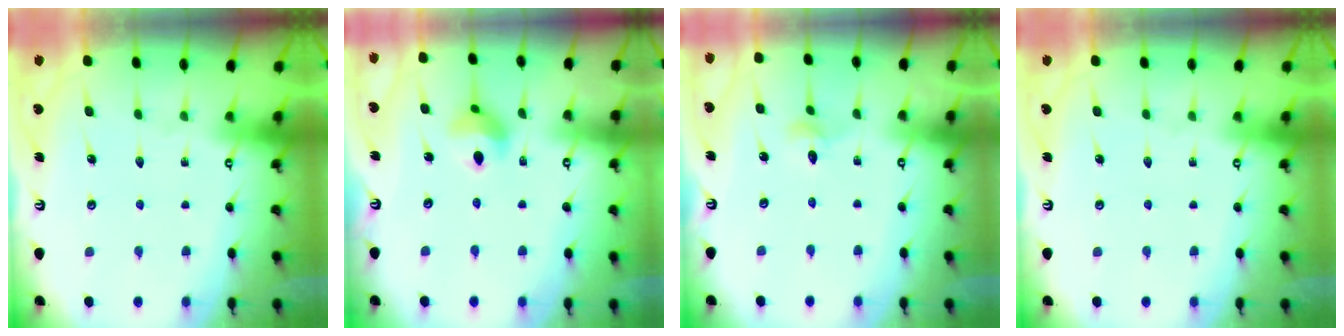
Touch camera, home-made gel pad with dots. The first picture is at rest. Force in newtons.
{"total": 8.9, "press": 8.9, "slide": 1.1}
{"total": 2.8, "press": 2.8, "slide": 0.3}
{"total": 0.0}